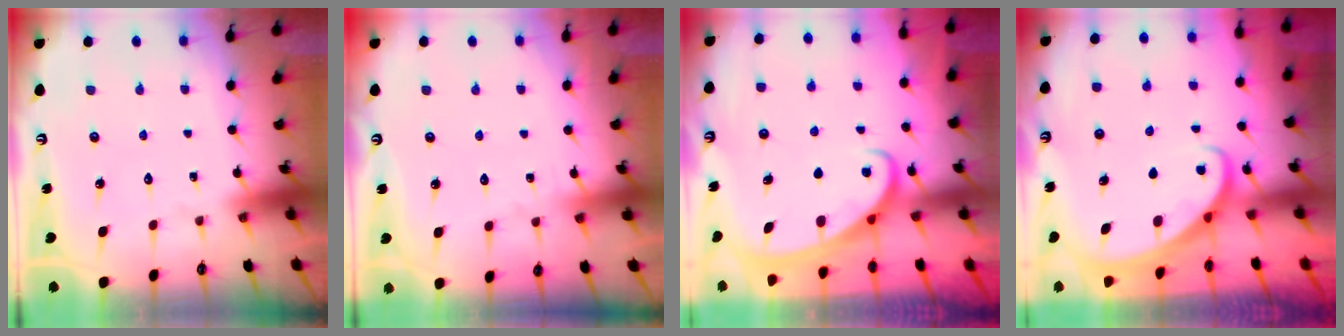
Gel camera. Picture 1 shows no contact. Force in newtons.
{"total": 2.5, "press": 2.5, "slide": 0.4}
{"total": 2.3, "press": 2.3, "slide": 0.3}
{"total": 2.7, "press": 2.7, "slide": 0.2}